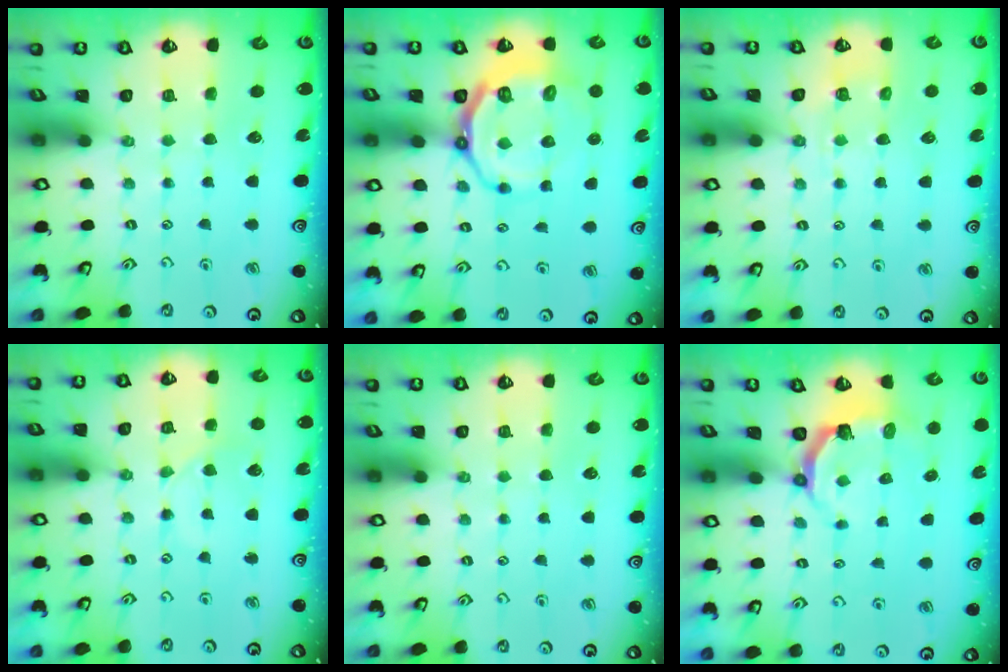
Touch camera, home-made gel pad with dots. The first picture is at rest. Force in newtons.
{"total": 10.7, "press": 10.2, "slide": 3.4}
{"total": 5.3, "press": 5.2, "slide": 0.8}
{"total": 1.5, "press": 1.5, "slide": 0.4}
{"total": 0.0}
{"total": 4.3, "press": 2.8, "slide": 3.2}